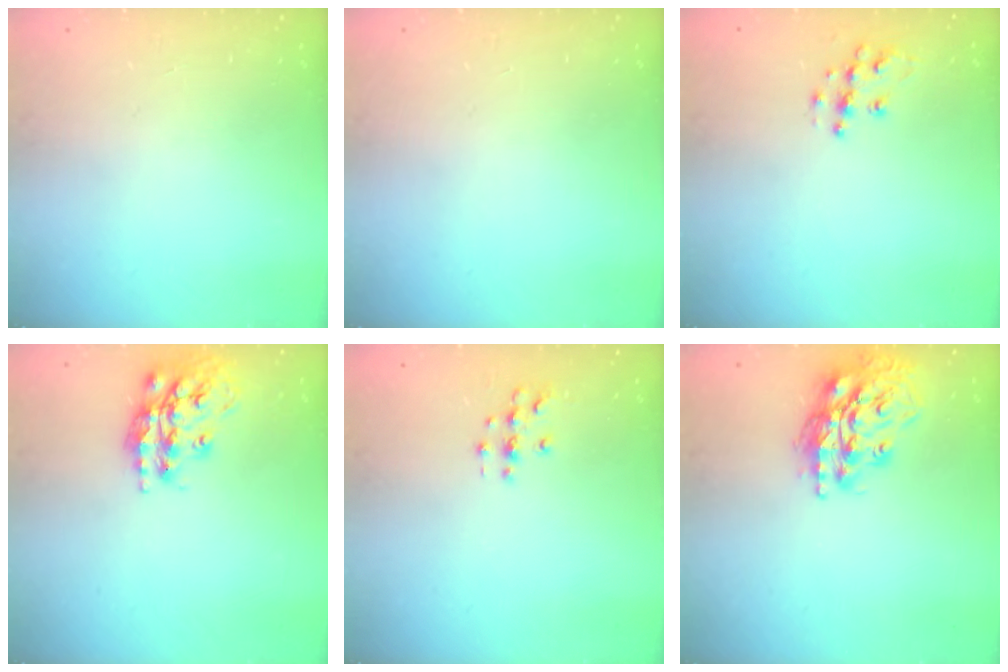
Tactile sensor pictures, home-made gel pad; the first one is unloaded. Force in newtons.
{"total": 0.0}
{"total": 8.9, "press": 8.9, "slide": 0.5}
{"total": 16.8, "press": 16.7, "slide": 1.5}
{"total": 3.6, "press": 3.6, "slide": 0.5}
{"total": 17.0, "press": 16.9, "slide": 2.3}